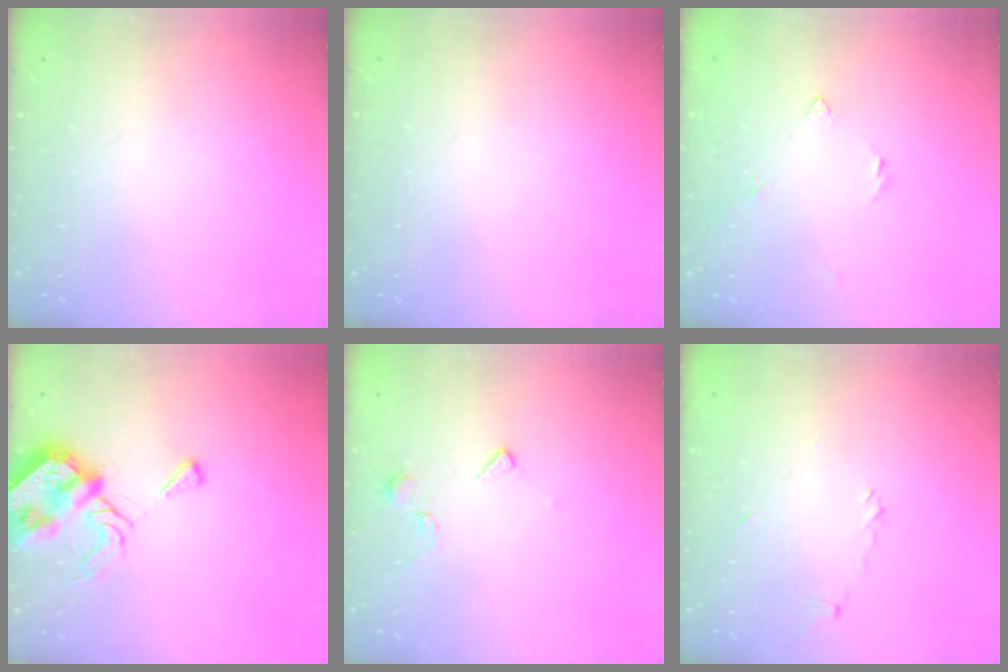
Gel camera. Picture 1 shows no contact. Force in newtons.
{"total": 0.0}
{"total": 2.6, "press": 2.5, "slide": 0.7}
{"total": 10.4, "press": 10.3, "slide": 1.3}
{"total": 3.8, "press": 3.8, "slide": 0.6}
{"total": 3.6, "press": 3.6, "slide": 0.1}